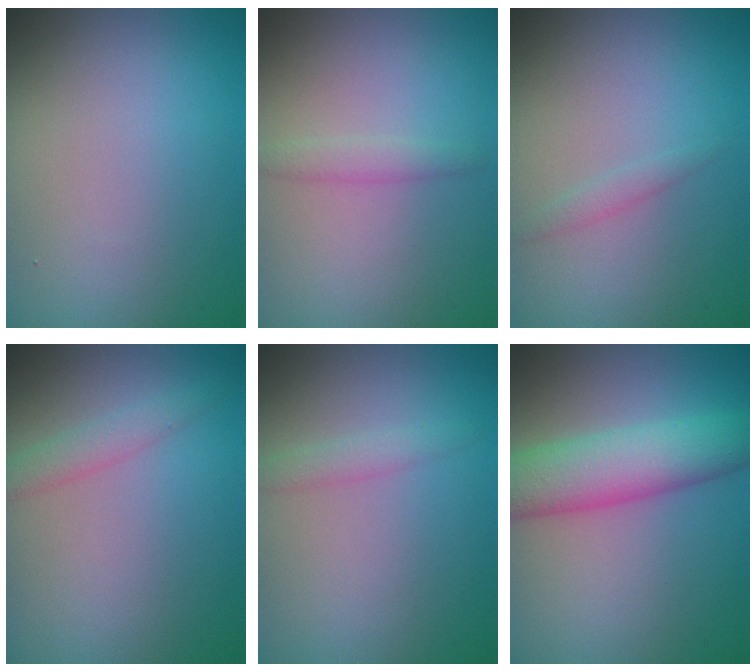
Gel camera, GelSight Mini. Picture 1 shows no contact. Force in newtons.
{"total": 1.4, "press": 1.4, "slide": 0.0}
{"total": 0.9, "press": 0.9, "slide": 0.1}
{"total": 1.7, "press": 1.7, "slide": 0.1}
{"total": 1.3, "press": 1.3, "slide": 0.0}
{"total": 6.3, "press": 6.3, "slide": 0.2}